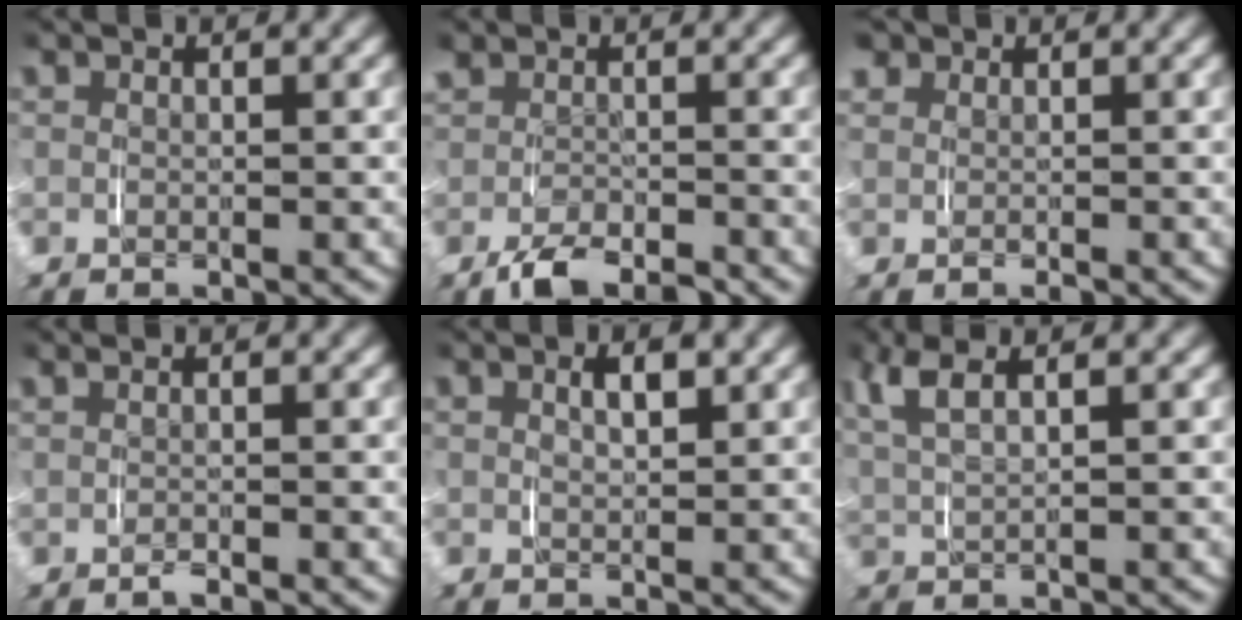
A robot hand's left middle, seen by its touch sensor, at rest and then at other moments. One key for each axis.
{"total": 2.8, "fx": -1.9, "fy": 1.3, "fz": 1.7, "tx": -0.034, "ty": -0.004, "tz": -0.029}
{"total": 1.2, "fx": 0.5, "fy": 1.0, "fz": 0.5, "tx": -0.020, "ty": -0.001, "tz": 0.013}
{"total": 1.0, "fx": -0.1, "fy": 0.3, "fz": 0.9, "tx": -0.012, "ty": 0.012, "tz": -0.006}
{"total": 1.7, "fx": 0.8, "fy": 0.6, "fz": 1.4, "tx": -0.020, "ty": 0.000, "tz": 0.016}
{"total": 5.2, "fx": 2.5, "fy": 2.5, "fz": 3.8, "tx": -0.089, "ty": 0.012, "tz": 0.043}